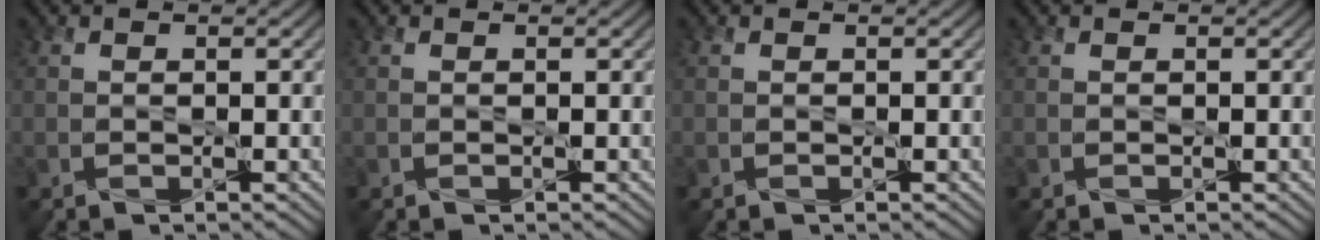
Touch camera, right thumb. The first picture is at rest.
{"total": 0.0}
{"total": 0.0}
{"total": 0.0}